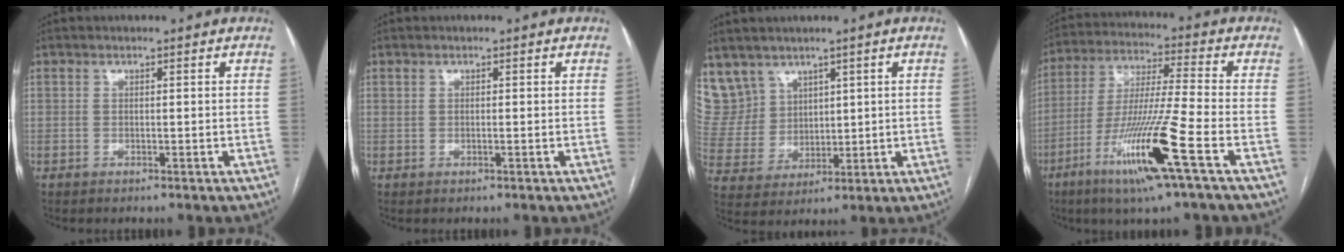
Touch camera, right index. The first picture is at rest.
{"total": 0.0}
{"total": 8.8, "force": [6.1, 6.4, 0.5], "torque": [-0.024, 0.025, 0.145]}
{"total": 15.1, "force": [-6.8, -1.0, 13.4], "torque": [-0.270, -0.023, -0.129]}